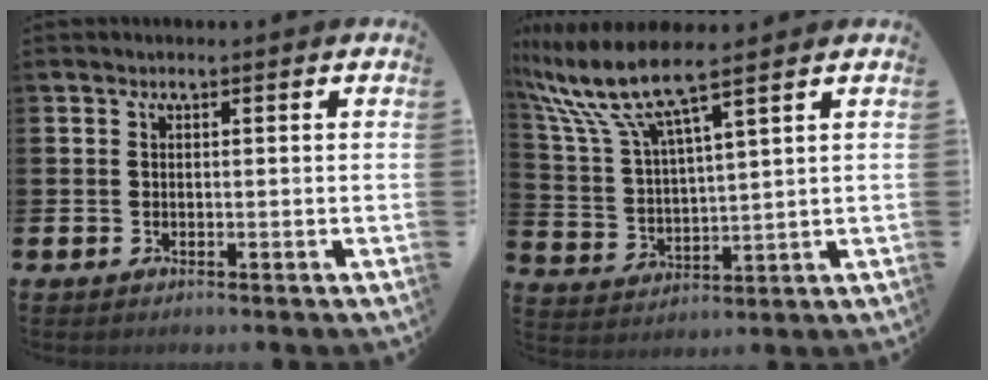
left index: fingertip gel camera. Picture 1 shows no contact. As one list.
[{"total": 8.7, "force": [7.4, 0.6, 4.5], "torque": [-0.123, -0.034, 0.127]}]